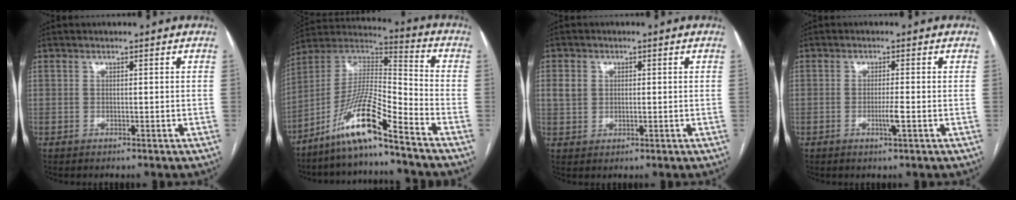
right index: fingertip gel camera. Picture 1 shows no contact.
{"total": 12.9, "force": [-9.1, 0.1, 9.0], "torque": [-0.175, 0.009, -0.174]}
{"total": 3.2, "force": [0.8, 2.8, 1.5], "torque": [-0.032, 0.010, 0.018]}
{"total": 2.3, "force": [-0.8, -0.2, 2.2], "torque": [-0.042, -0.004, -0.013]}